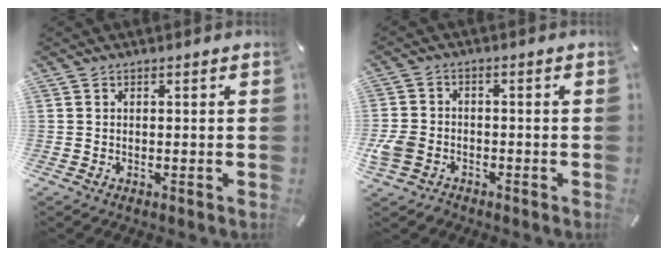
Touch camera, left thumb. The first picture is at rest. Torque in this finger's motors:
{"motor_torque": [-0.18, 0.69, 0.23, 0.24, 0.04]}